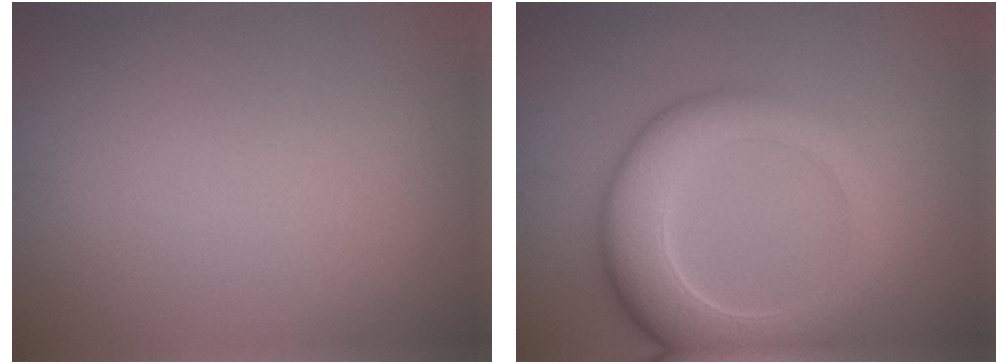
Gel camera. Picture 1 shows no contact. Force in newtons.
{"total": 7.3, "press": 7.3, "slide": 0.7}